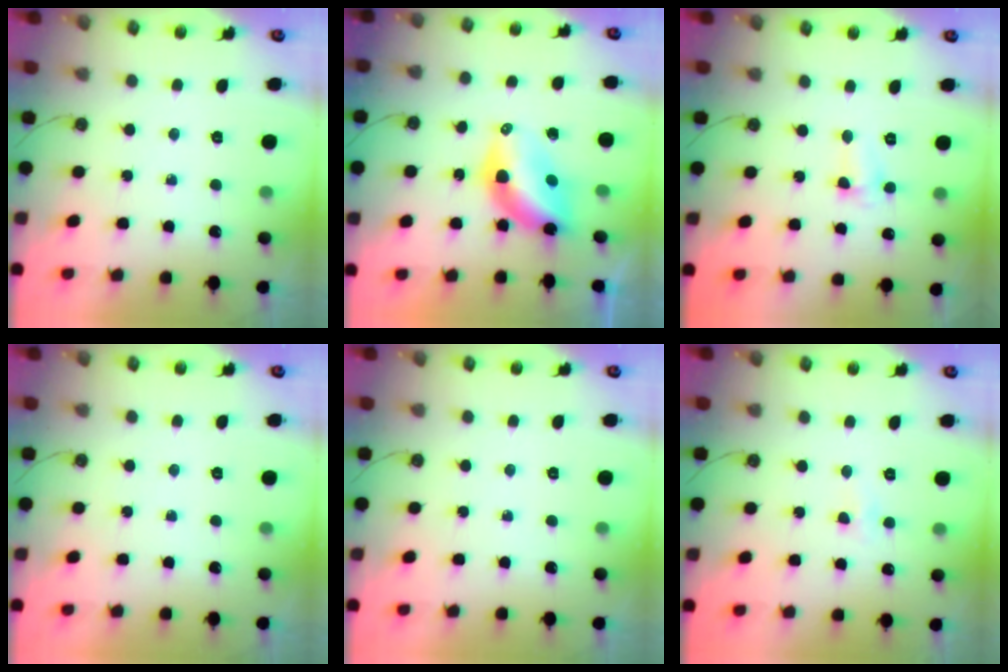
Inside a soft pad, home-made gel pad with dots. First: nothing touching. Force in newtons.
{"total": 8.2, "press": 8.1, "slide": 0.2}
{"total": 2.9, "press": 2.8, "slide": 0.7}
{"total": 0.0}
{"total": 0.0}
{"total": 3.6, "press": 3.5, "slide": 0.9}